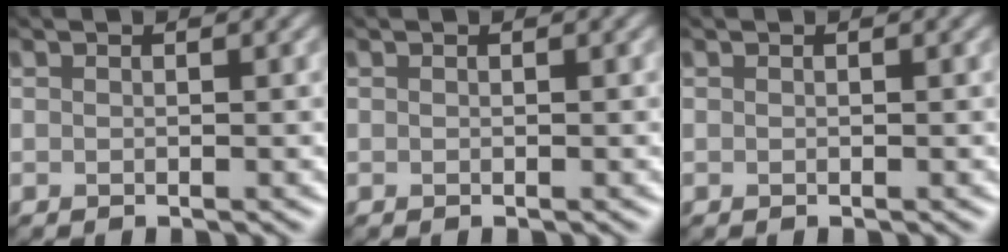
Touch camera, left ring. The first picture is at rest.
{"total": 0.0}
{"total": 0.0}